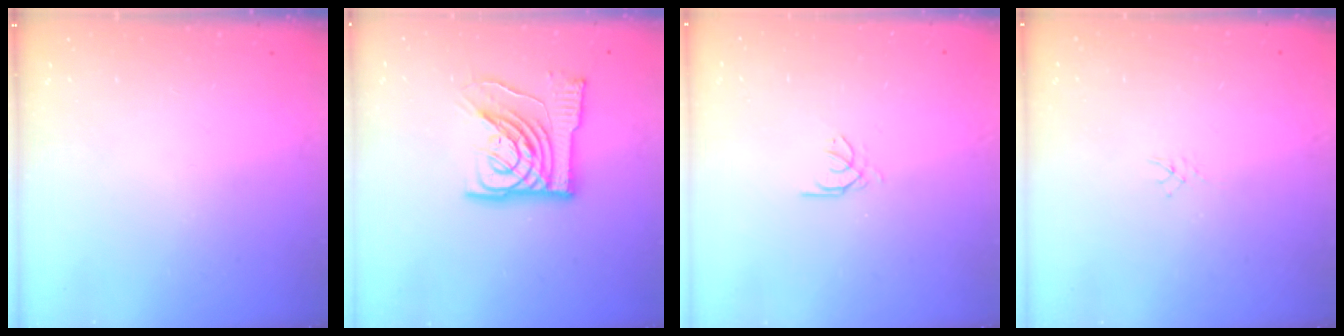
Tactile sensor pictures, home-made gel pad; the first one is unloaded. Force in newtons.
{"total": 13.9, "press": 13.8, "slide": 1.8}
{"total": 0.9, "press": 0.8, "slide": 0.4}
{"total": 1.9, "press": 1.9, "slide": 0.3}